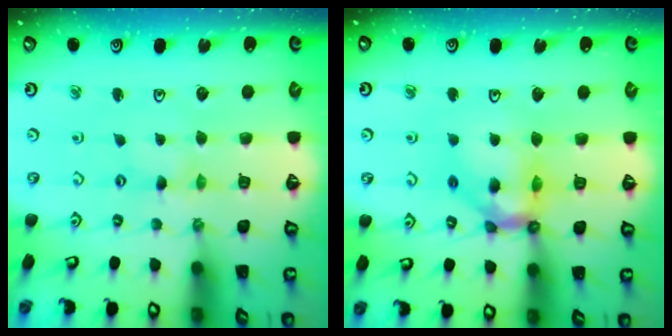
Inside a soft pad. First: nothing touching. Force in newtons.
{"total": 12.2, "press": 12.1, "slide": 1.5}